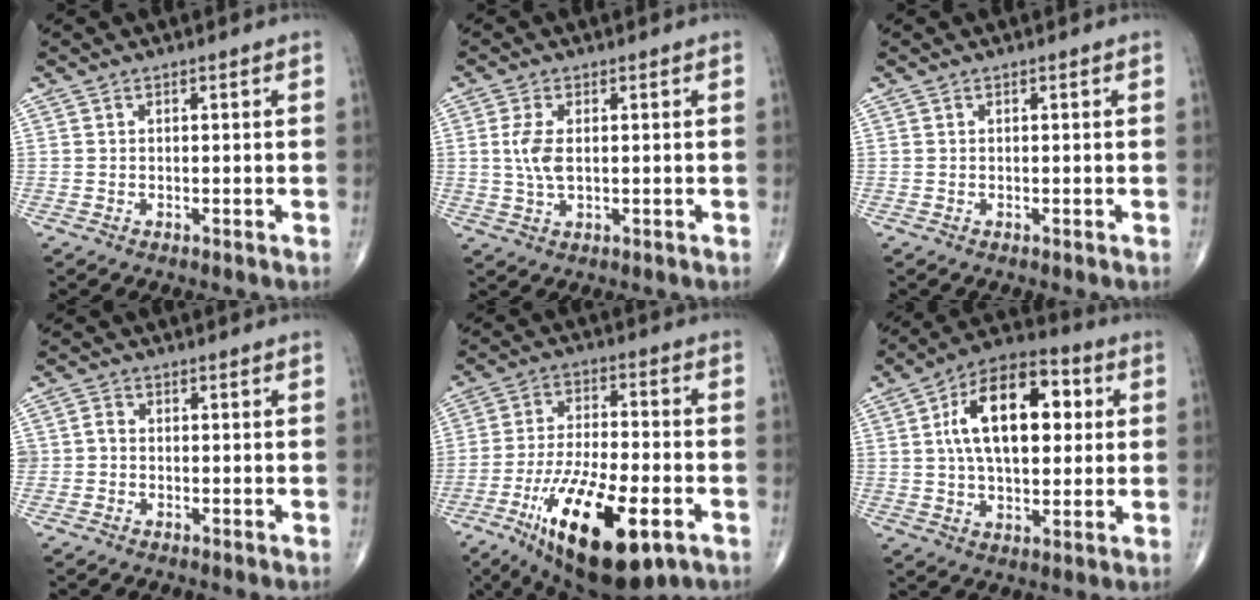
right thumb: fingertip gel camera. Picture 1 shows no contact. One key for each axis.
{"total": 4.7, "fx": 0.5, "fy": 2.3, "fz": 4.1, "tx": -0.094, "ty": -0.002, "tz": 0.012}
{"total": 0.0}
{"total": 1.8, "fx": -0.5, "fy": 1.6, "fz": 0.8, "tx": -0.003, "ty": 0.006, "tz": -0.013}
{"total": 21.6, "fx": -9.3, "fy": 7.9, "fz": 17.8, "tx": -0.319, "ty": 0.016, "tz": -0.145}
{"total": 18.4, "fx": 3.7, "fy": 10.1, "fz": 15.0, "tx": -0.219, "ty": 0.018, "tz": 0.054}